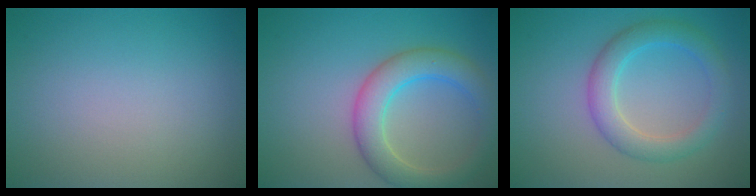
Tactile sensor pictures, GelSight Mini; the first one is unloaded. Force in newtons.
{"total": 4.9, "press": 4.9, "slide": 0.0}
{"total": 3.9, "press": 3.9, "slide": 0.1}